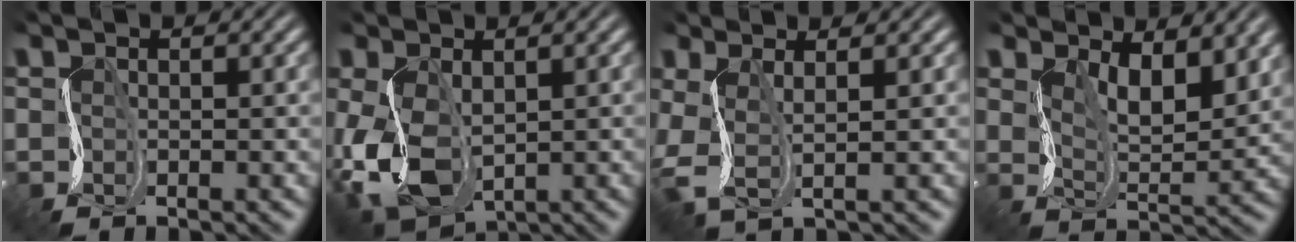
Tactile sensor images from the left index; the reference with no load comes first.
{"total": 7.9, "force": [-2.3, 4.8, 5.9], "torque": [-0.150, -0.014, -0.048]}
{"total": 2.9, "force": [0.2, 1.2, 2.7], "torque": [-0.080, -0.003, 0.001]}
{"total": 5.5, "force": [2.5, 2.5, 4.2], "torque": [-0.070, -0.012, 0.036]}